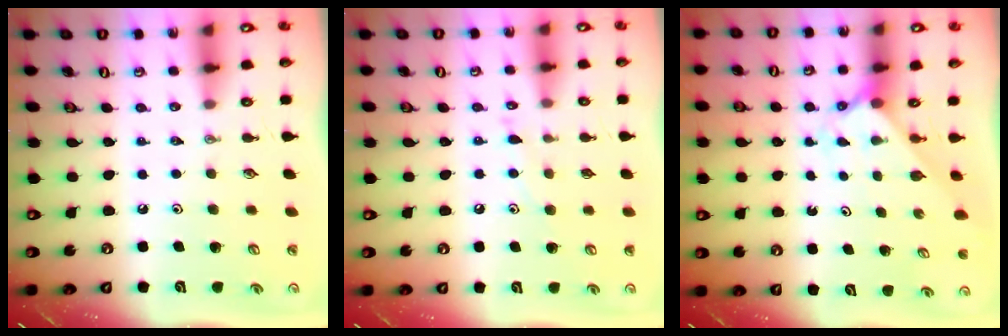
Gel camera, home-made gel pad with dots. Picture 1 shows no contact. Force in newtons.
{"total": 6.2, "press": 6.2, "slide": 0.5}
{"total": 2.1, "press": 2.1, "slide": 0.2}